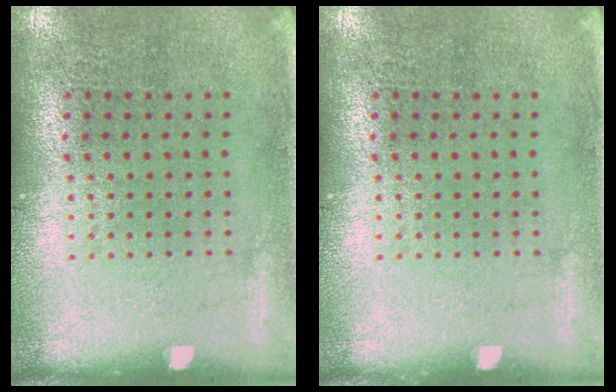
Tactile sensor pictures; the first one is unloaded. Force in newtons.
{"total": 0.0}